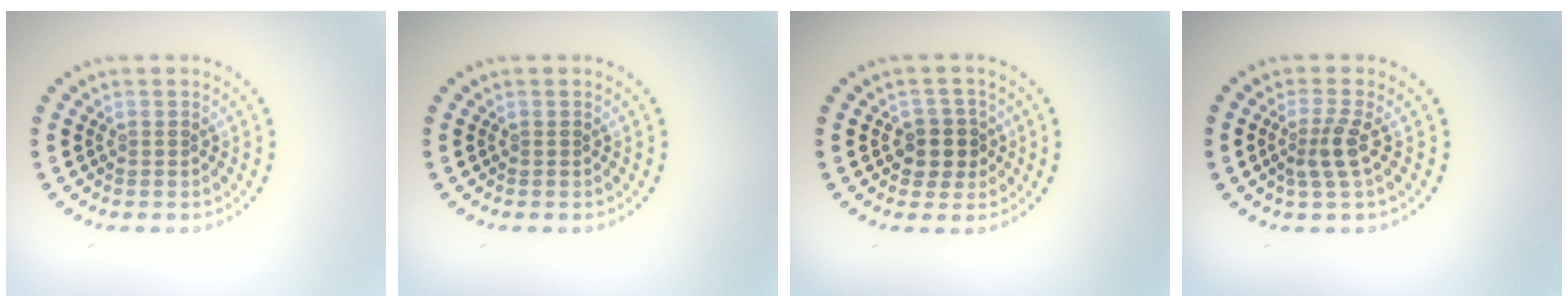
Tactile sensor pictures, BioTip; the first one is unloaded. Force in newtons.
{"total": 0.0}
{"total": 2.6, "press": 2.3, "slide": 1.1}
{"total": 2.4, "press": 1.8, "slide": 1.6}